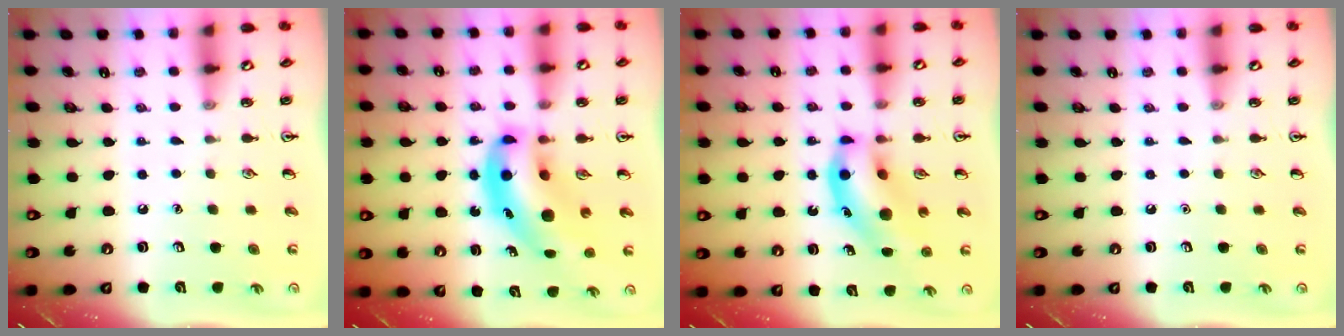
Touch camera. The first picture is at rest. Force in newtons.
{"total": 13.0, "press": 12.4, "slide": 3.9}
{"total": 12.3, "press": 11.7, "slide": 3.9}
{"total": 0.0}